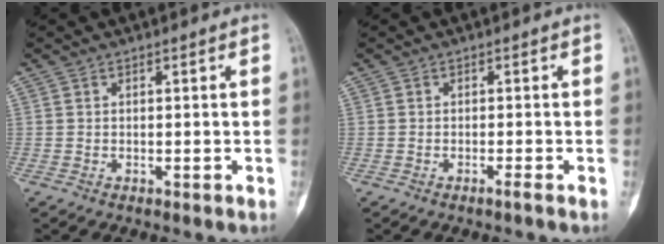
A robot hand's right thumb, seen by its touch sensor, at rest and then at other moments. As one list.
[{"total": 0.9, "force": [-0.6, -0.2, 0.6], "torque": [-0.014, 0.000, -0.012]}]